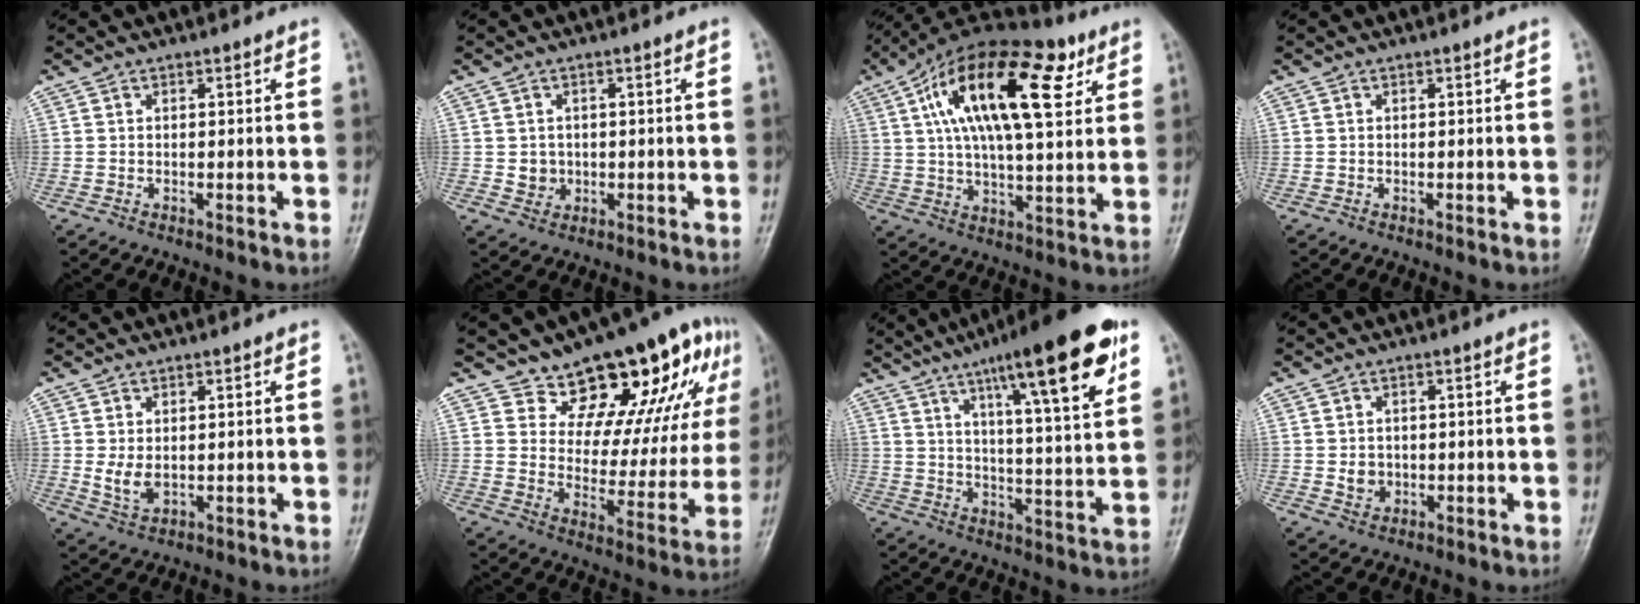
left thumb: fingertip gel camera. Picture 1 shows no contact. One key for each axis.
{"total": 3.0, "fx": 0.0, "fy": 2.8, "fz": 1.1, "tx": -0.003, "ty": 0.003, "tz": 0.005}
{"total": 23.4, "fx": 8.5, "fy": 10.0, "fz": 19.3, "tx": -0.315, "ty": 0.007, "tz": 0.135}
{"total": 0.0}
{"total": 3.8, "fx": 0.3, "fy": 2.5, "fz": 2.8, "tx": -0.048, "ty": -0.010, "tz": 0.013}
{"total": 21.5, "fx": 13.5, "fy": 9.9, "fz": 13.5, "tx": -0.124, "ty": -0.064, "tz": 0.193}
{"total": 21.9, "fx": 11.7, "fy": 4.3, "fz": 18.0, "tx": -0.247, "ty": -0.028, "tz": 0.175}
{"total": 2.8, "fx": -0.2, "fy": 2.5, "fz": 1.4, "tx": -0.011, "ty": 0.001, "tz": 0.002}